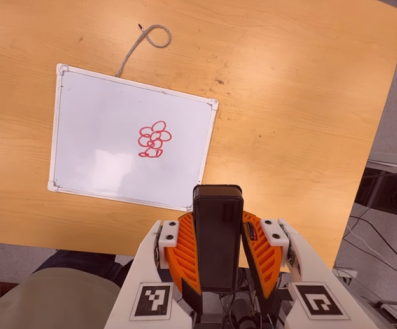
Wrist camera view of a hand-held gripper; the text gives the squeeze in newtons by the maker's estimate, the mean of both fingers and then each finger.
{"total": 8.8, "left": 6.8, "right": 10.7}